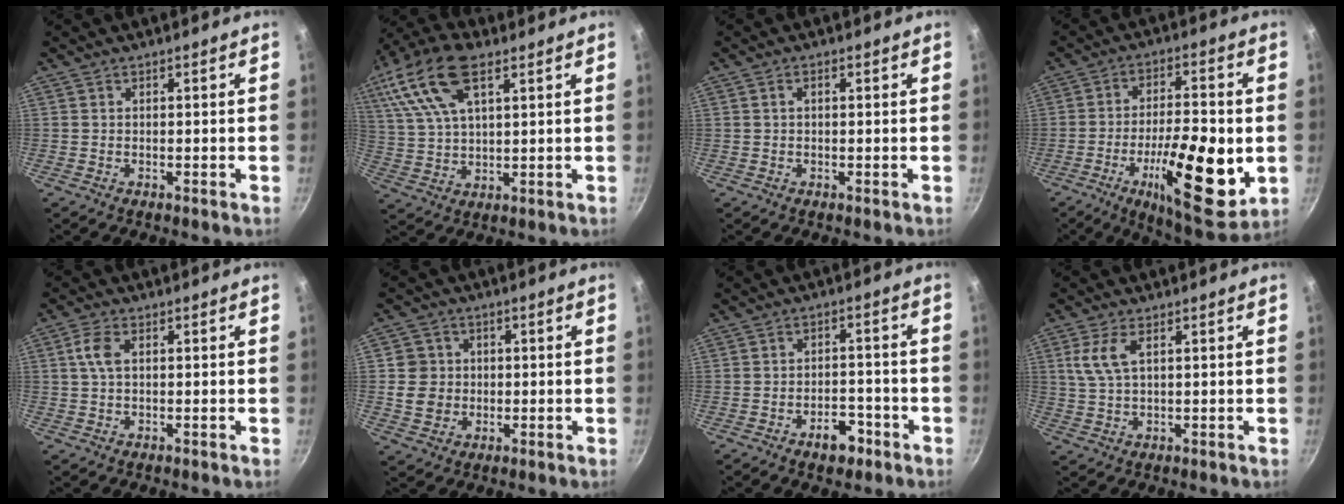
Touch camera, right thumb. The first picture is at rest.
{"total": 19.1, "force": [9.6, 9.7, 13.4], "torque": [-0.283, 0.015, 0.184]}
{"total": 1.3, "force": [0.3, 0.6, 1.1], "torque": [-0.020, 0.005, 0.007]}
{"total": 19.7, "force": [-4.9, 6.5, 18.0], "torque": [-0.264, 0.001, -0.076]}
{"total": 3.8, "force": [0.8, 2.0, 3.1], "torque": [-0.068, 0.008, 0.013]}
{"total": 6.3, "force": [0.1, 6.0, 1.6], "torque": [0.001, 0.006, 0.000]}
{"total": 5.5, "force": [-3.2, 3.2, 3.2], "torque": [-0.024, 0.025, -0.044]}
{"total": 5.5, "force": [1.9, 2.3, 4.6], "torque": [-0.100, 0.000, 0.041]}